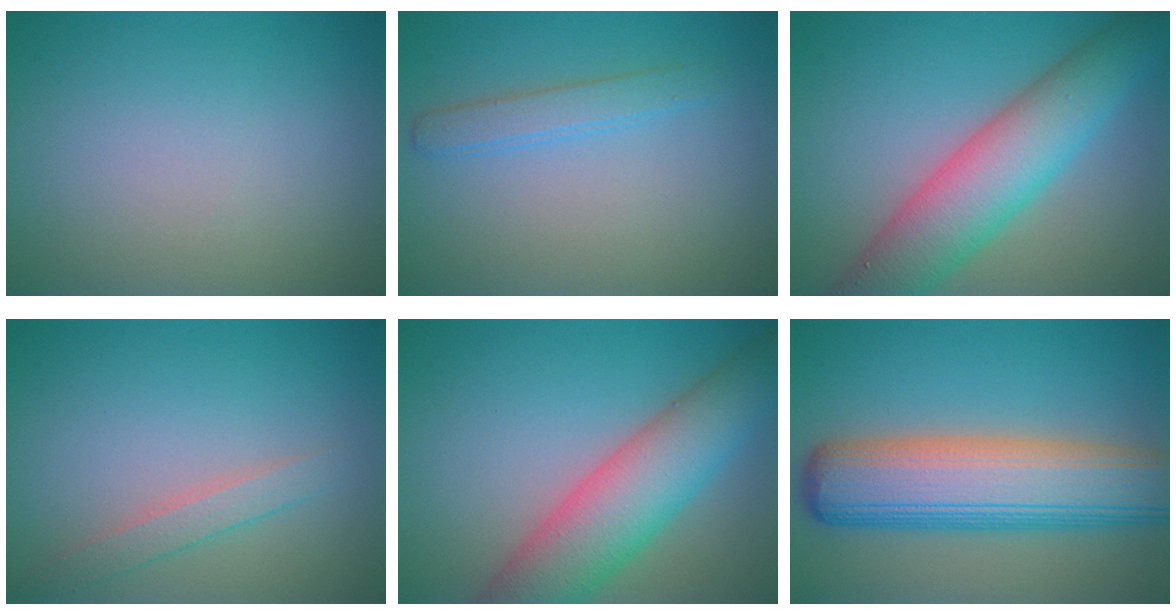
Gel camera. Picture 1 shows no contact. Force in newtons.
{"total": 2.0, "press": 2.0, "slide": 0.0}
{"total": 8.4, "press": 8.4, "slide": 0.3}
{"total": 2.0, "press": 2.0, "slide": 0.0}
{"total": 8.7, "press": 8.7, "slide": 0.5}
{"total": 10.5, "press": 10.5, "slide": 0.5}